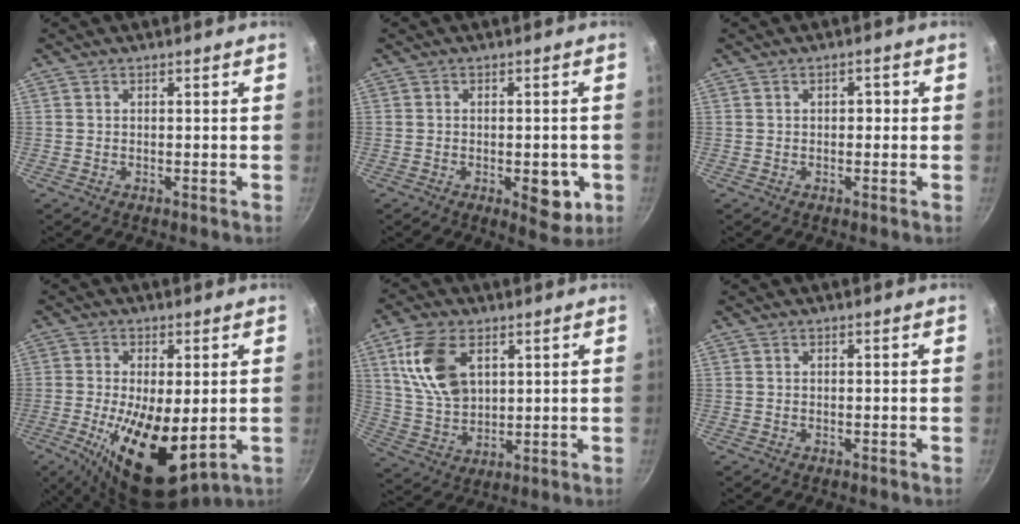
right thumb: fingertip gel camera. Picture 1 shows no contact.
{"total": 6.9, "force": [-1.9, 3.4, 5.7], "torque": [-0.048, 0.003, -0.021]}
{"total": 2.2, "force": [0.3, 1.4, 1.7], "torque": [-0.017, 0.007, 0.002]}
{"total": 15.7, "force": [-2.7, 6.9, 13.8], "torque": [-0.237, -0.012, -0.031]}
{"total": 13.0, "force": [4.9, 7.8, 9.2], "torque": [-0.164, -0.020, 0.102]}
{"total": 0.0}